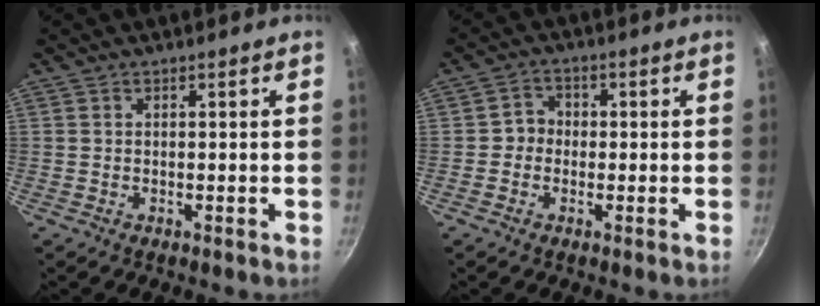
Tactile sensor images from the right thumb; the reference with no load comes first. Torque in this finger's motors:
{"motor_torque": [0.02, 0.03, -0.20, 0.04, 0.05]}